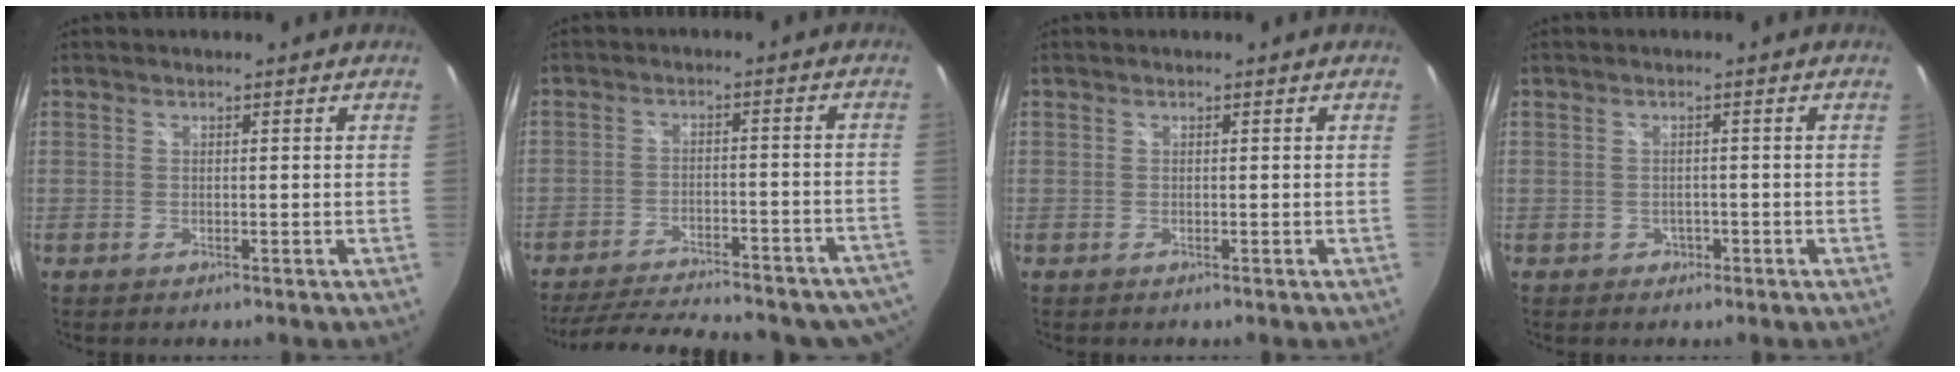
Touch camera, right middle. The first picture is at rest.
{"total": 26.0, "force": [-21.9, 7.7, 11.6], "torque": [-0.207, -0.019, -0.278]}
{"total": 0.0}
{"total": 1.8, "force": [-0.8, 1.6, 0.3], "torque": [-0.006, 0.000, -0.007]}